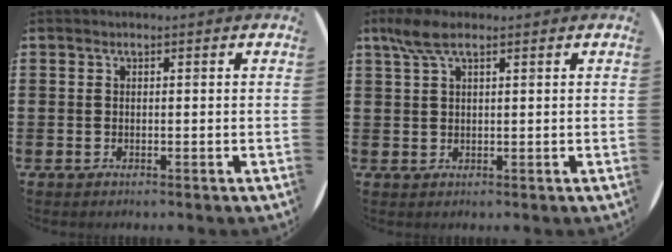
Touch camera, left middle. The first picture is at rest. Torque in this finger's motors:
{"motor_torque": [1.06, -1.03, 0.16, 0.16]}